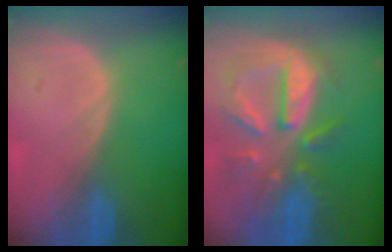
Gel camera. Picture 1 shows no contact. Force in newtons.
{"total": 10.8, "press": 9.5, "slide": 5.2}